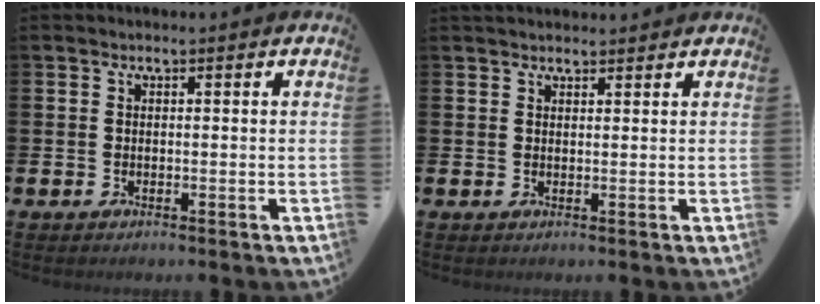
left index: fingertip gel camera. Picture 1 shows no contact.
{"total": 1.7, "force": [1.6, 0.5, 0.2], "torque": [0.005, -0.004, 0.027]}